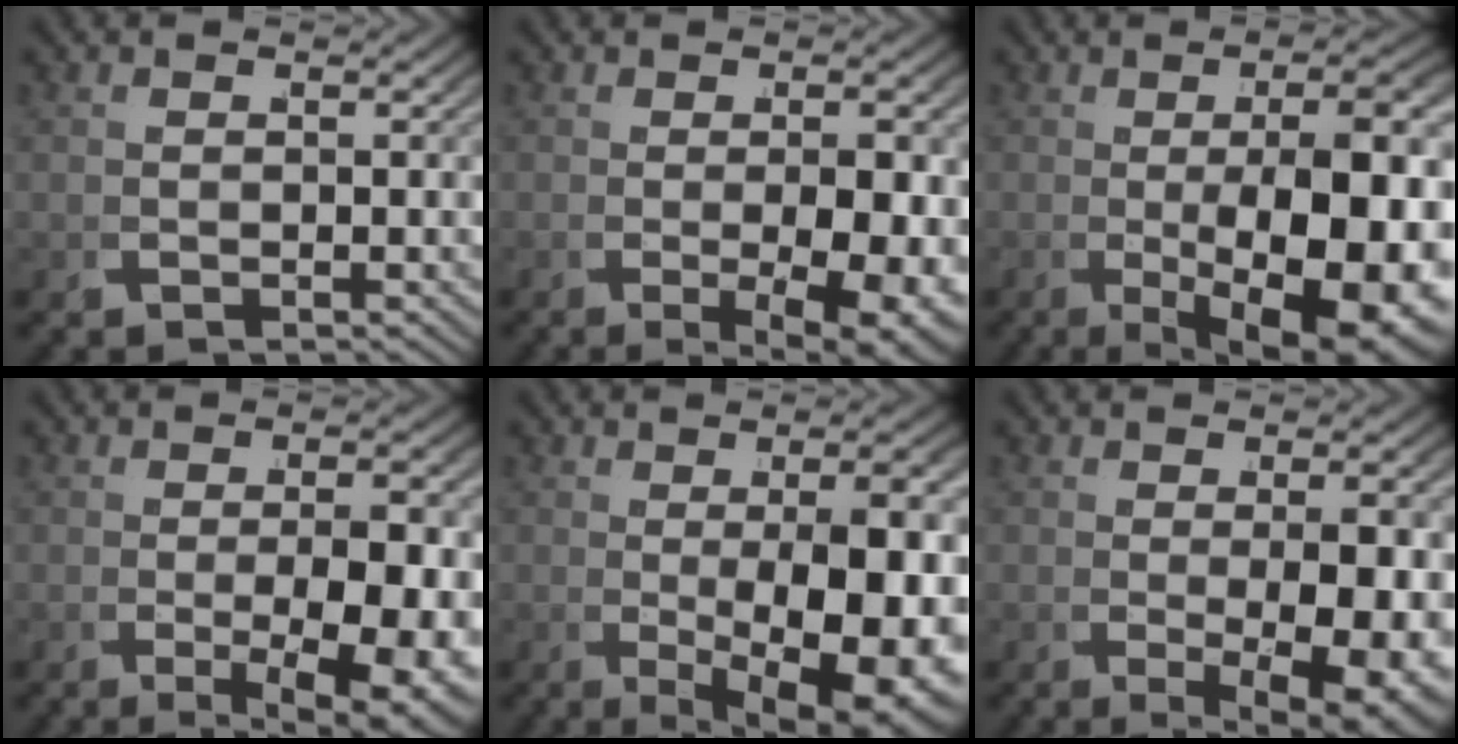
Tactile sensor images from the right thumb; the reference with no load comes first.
{"total": 7.1, "force": [-1.2, 3.3, 6.2], "torque": [-0.094, -0.014, -0.011]}
{"total": 13.5, "force": [-2.0, 5.7, 12.0], "torque": [-0.185, -0.026, -0.001]}
{"total": 8.0, "force": [-1.3, 3.7, 7.0], "torque": [-0.109, -0.014, -0.011]}
{"total": 12.1, "force": [-1.4, 5.2, 10.8], "torque": [-0.164, -0.029, 0.006]}
{"total": 7.9, "force": [-0.7, 3.5, 7.0], "torque": [-0.112, -0.014, 0.000]}